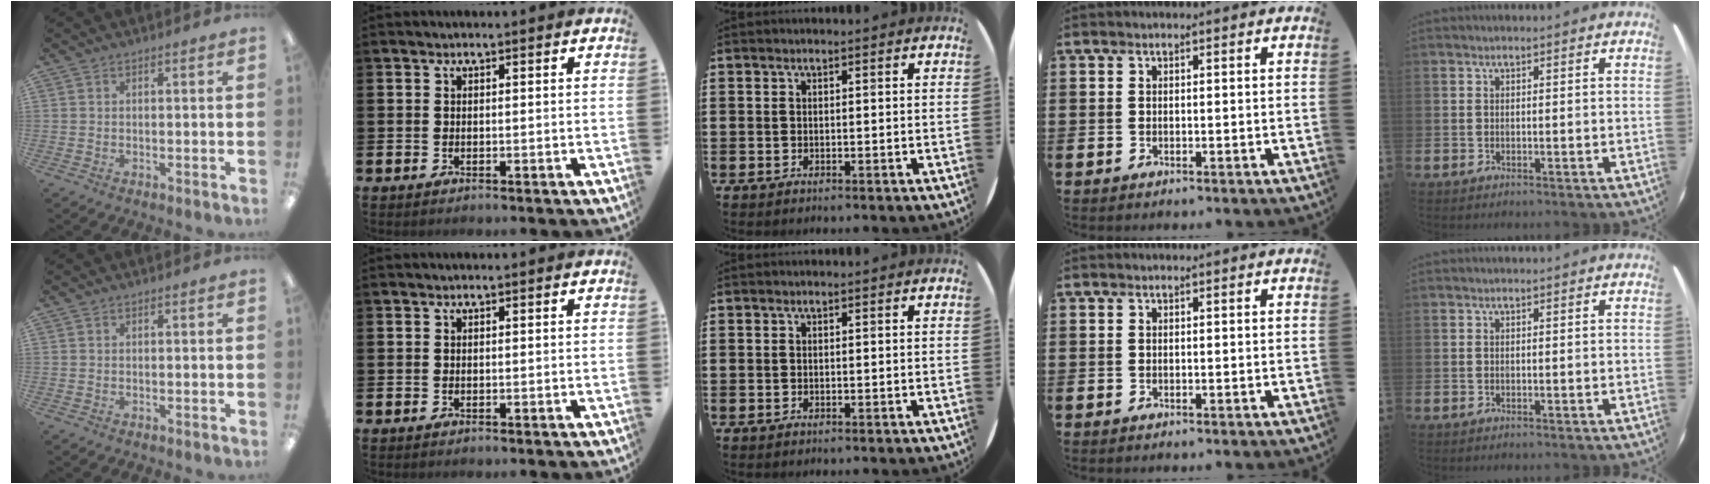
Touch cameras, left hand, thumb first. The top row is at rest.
{}